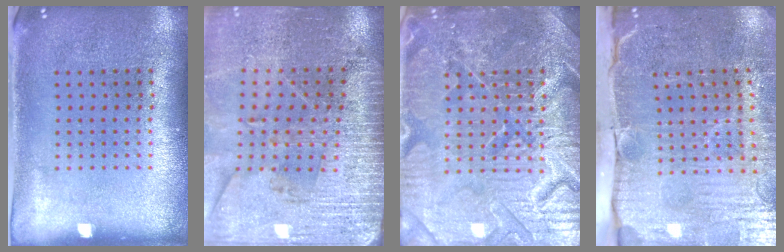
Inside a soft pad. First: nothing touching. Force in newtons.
{"total": 3.0, "press": 3.0, "slide": 0.5}
{"total": 7.9, "press": 7.8, "slide": 1.1}
{"total": 4.8, "press": 4.3, "slide": 2.1}